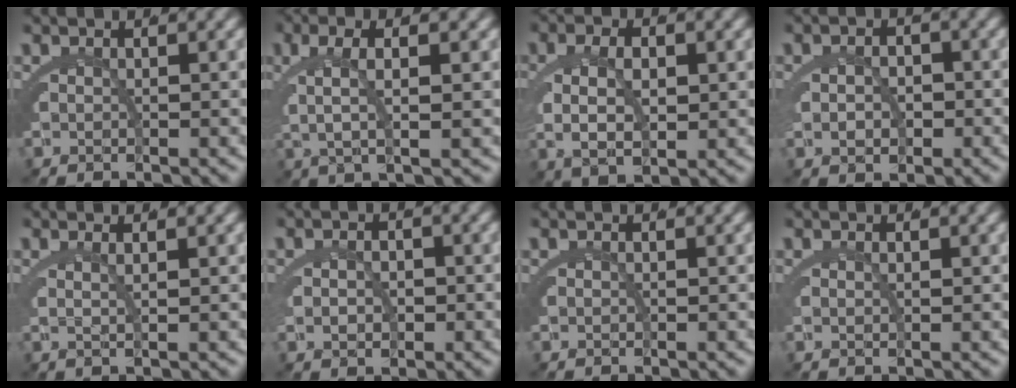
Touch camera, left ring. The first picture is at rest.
{"total": 5.2, "force": [1.7, 1.2, 4.7], "torque": [-0.083, 0.013, 0.027]}
{"total": 5.8, "force": [0.0, 3.4, 4.7], "torque": [-0.087, -0.006, 0.009]}
{"total": 2.2, "force": [-0.5, 1.5, 1.5], "torque": [-0.022, -0.009, -0.005]}
{"total": 1.7, "force": [0.8, -0.1, 1.5], "torque": [-0.026, -0.001, 0.014]}
{"total": 1.8, "force": [-0.3, 1.2, 1.3], "torque": [-0.019, -0.009, 0.000]}
{"total": 0.0}
{"total": 0.6, "force": [0.4, -0.2, 0.4], "torque": [-0.007, -0.003, 0.009]}